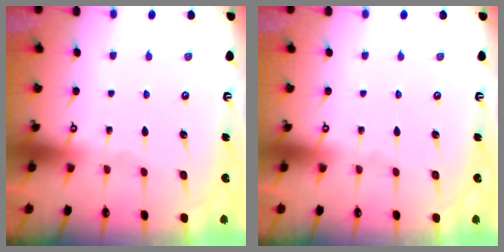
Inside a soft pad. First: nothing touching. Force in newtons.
{"total": 0.0}